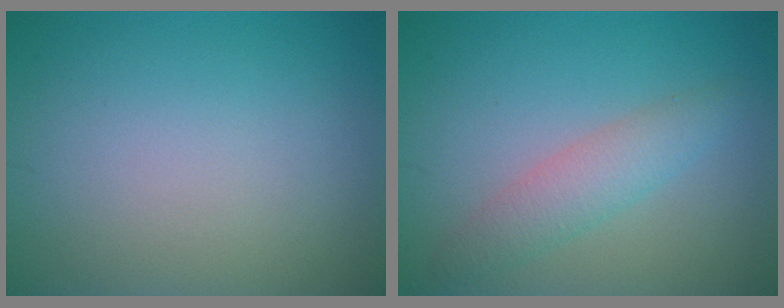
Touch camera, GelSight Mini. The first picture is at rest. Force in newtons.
{"total": 2.8, "press": 2.8, "slide": 0.0}